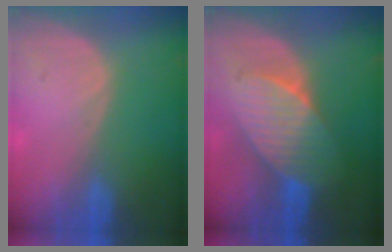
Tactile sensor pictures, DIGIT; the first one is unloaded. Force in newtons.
{"total": 7.3, "press": 7.3, "slide": 1.0}